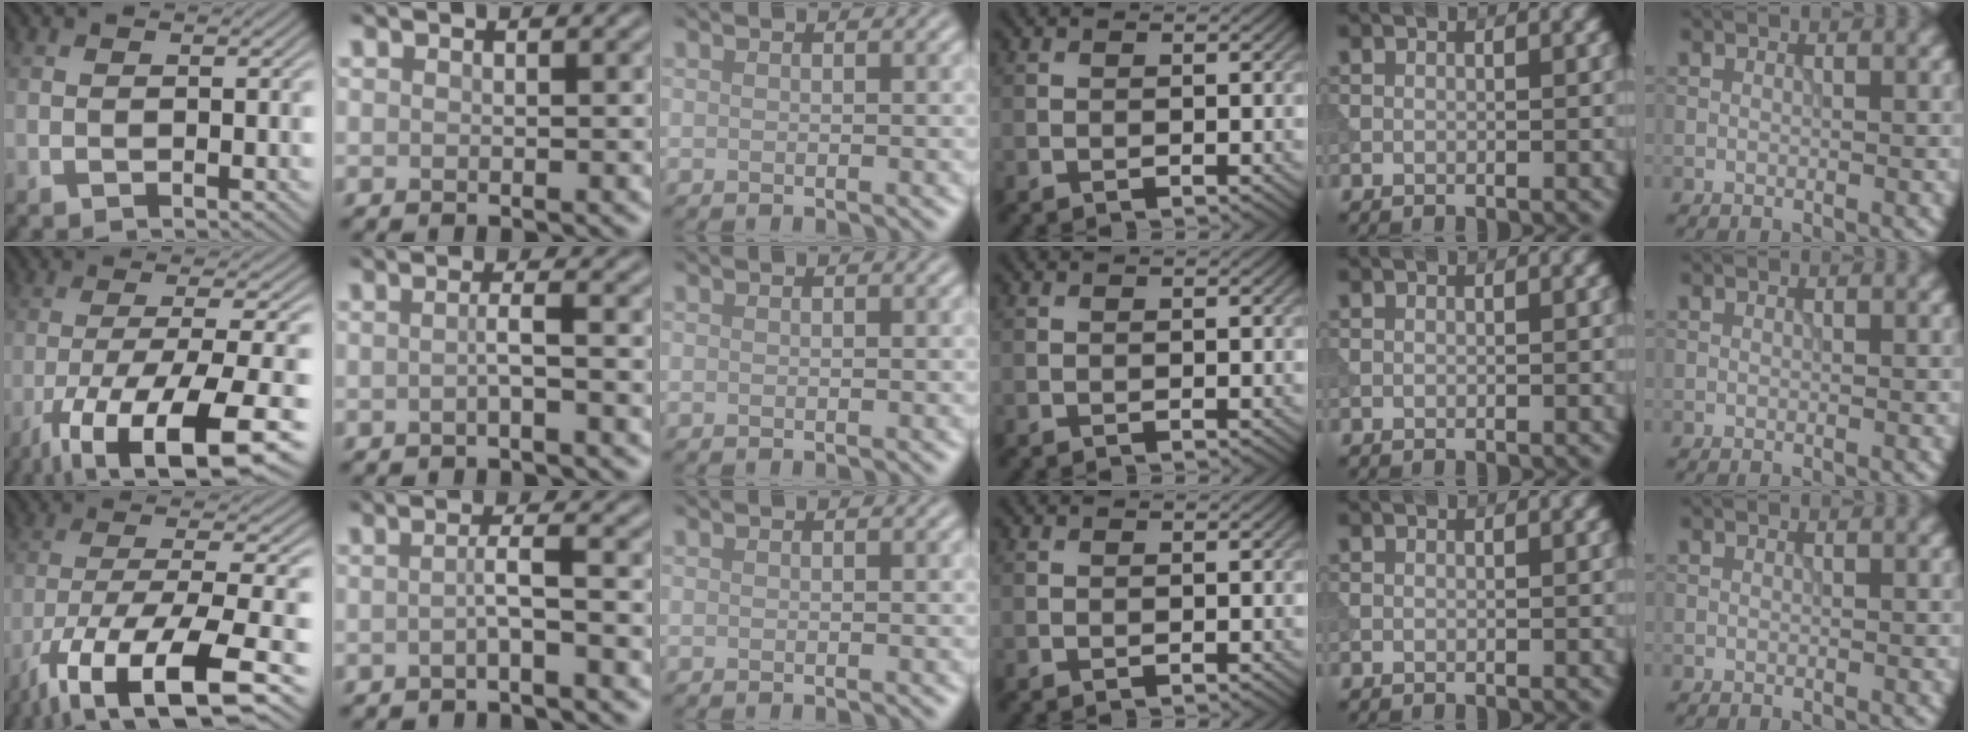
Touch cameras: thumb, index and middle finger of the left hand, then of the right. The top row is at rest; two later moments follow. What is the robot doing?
{"motion": "extract", "object": "tissue"}